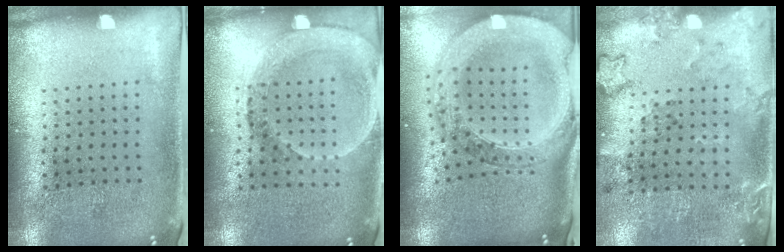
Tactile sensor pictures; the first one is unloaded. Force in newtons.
{"total": 1.8, "press": 1.6, "slide": 0.8}
{"total": 3.8, "press": 3.0, "slide": 2.3}
{"total": 2.0, "press": 1.5, "slide": 1.4}